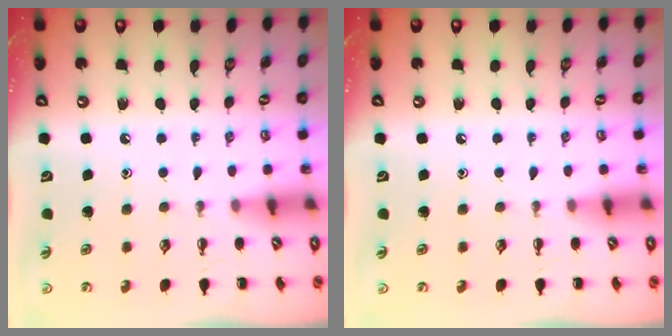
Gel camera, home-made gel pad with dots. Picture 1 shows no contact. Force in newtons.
{"total": 0.0}